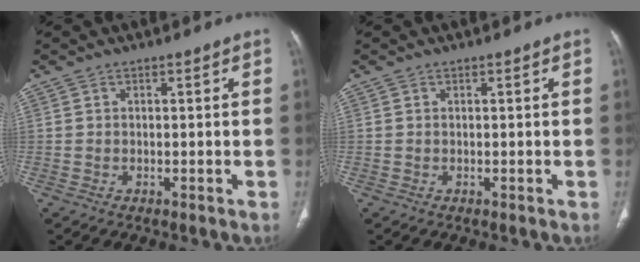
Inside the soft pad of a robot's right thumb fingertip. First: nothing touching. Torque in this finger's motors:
{"motor_torque": [-0.24, 0.17, 0.32, 0.00, 0.02]}